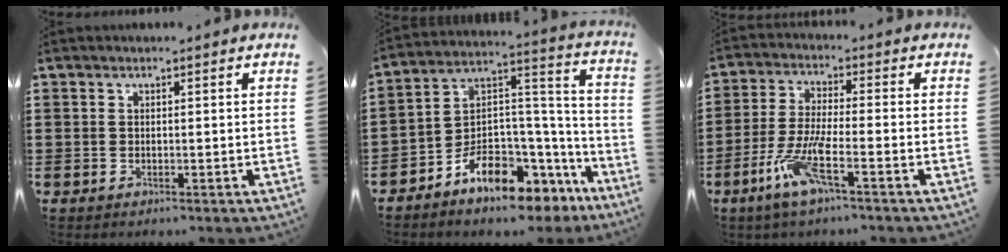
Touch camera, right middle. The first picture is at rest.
{"total": 8.3, "force": [-6.5, 3.4, 3.8], "torque": [-0.079, 0.007, -0.125]}
{"total": 7.6, "force": [-4.0, 1.3, 6.3], "torque": [-0.142, -0.010, -0.079]}